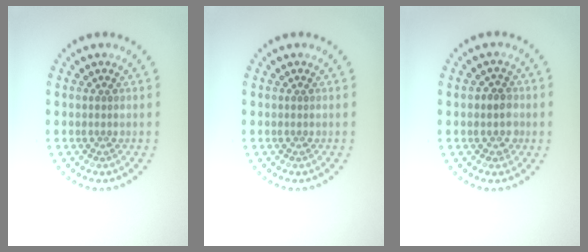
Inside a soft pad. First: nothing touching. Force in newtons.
{"total": 0.0}
{"total": 2.0, "press": 1.9, "slide": 0.6}